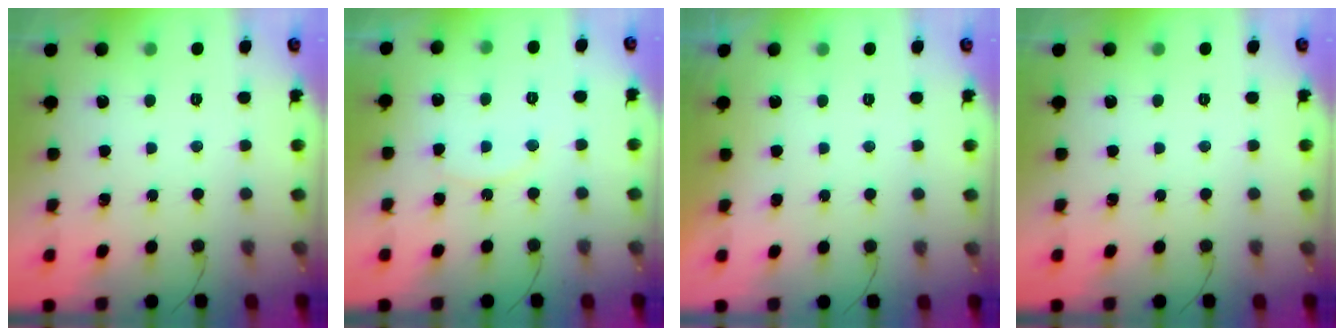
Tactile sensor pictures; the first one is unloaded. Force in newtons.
{"total": 6.4, "press": 6.4, "slide": 0.6}
{"total": 1.1, "press": 1.0, "slide": 0.5}
{"total": 0.0}